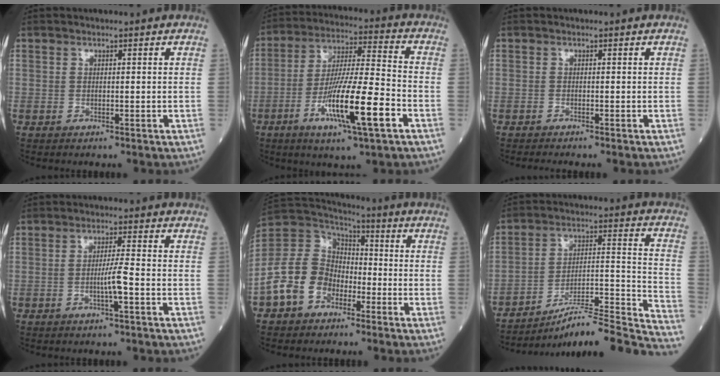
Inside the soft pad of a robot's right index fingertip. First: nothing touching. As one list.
[{"total": 14.9, "force": [-5.8, 1.0, 13.6], "torque": [-0.251, -0.014, -0.102]}, {"total": 2.3, "force": [-2.0, -0.3, 1.2], "torque": [-0.010, 0.000, -0.029]}, {"total": 3.7, "force": [-1.1, -0.3, 3.6], "torque": [-0.066, -0.004, -0.023]}, {"total": 11.0, "force": [-5.2, 8.3, 5.0], "torque": [-0.124, 0.027, -0.104]}, {"total": 23.0, "force": [-20.7, -0.1, 10.1], "torque": [-0.093, 0.014, -0.304]}]